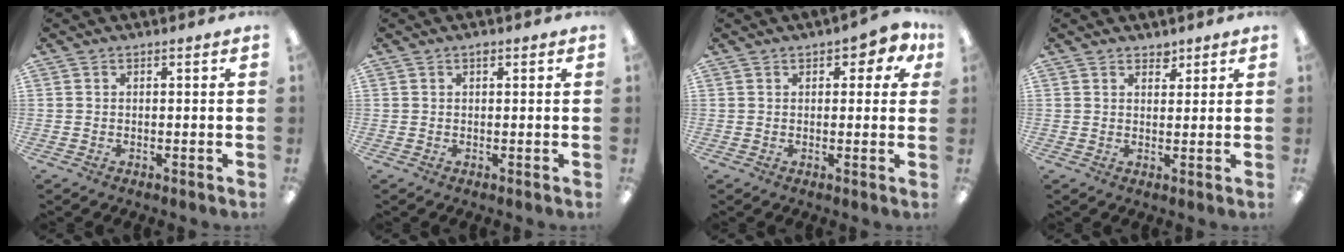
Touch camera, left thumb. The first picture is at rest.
{"total": 1.0, "force": [0.7, 0.5, 0.6], "torque": [-0.005, -0.001, 0.010]}
{"total": 4.3, "force": [2.2, 2.3, 3.0], "torque": [-0.038, 0.001, 0.034]}
{"total": 2.5, "force": [2.1, 1.4, 0.3], "torque": [0.007, -0.010, 0.037]}